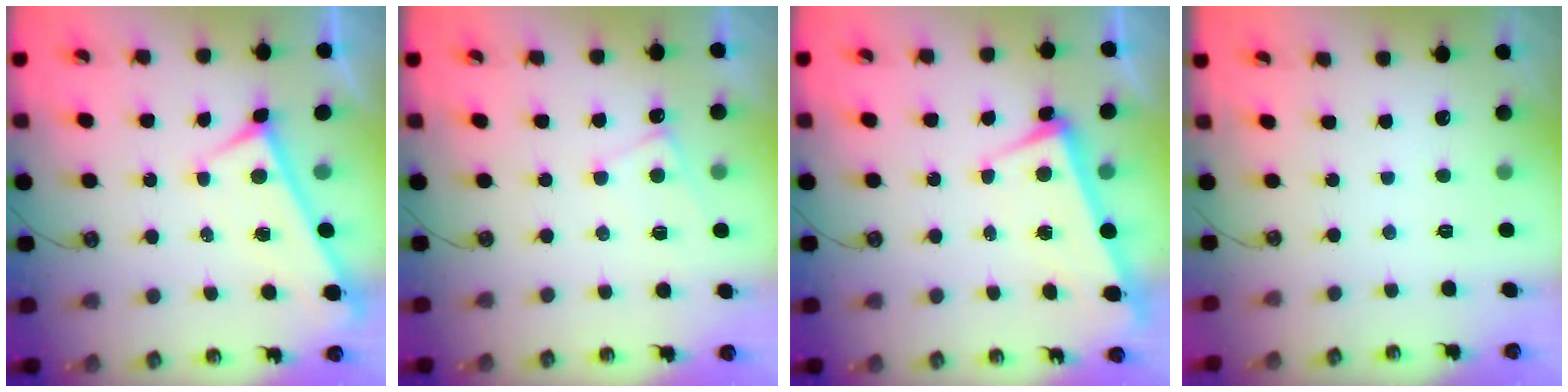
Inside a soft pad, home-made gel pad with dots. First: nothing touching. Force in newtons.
{"total": 2.6, "press": 2.5, "slide": 0.3}
{"total": 4.0, "press": 3.8, "slide": 1.2}
{"total": 0.0}